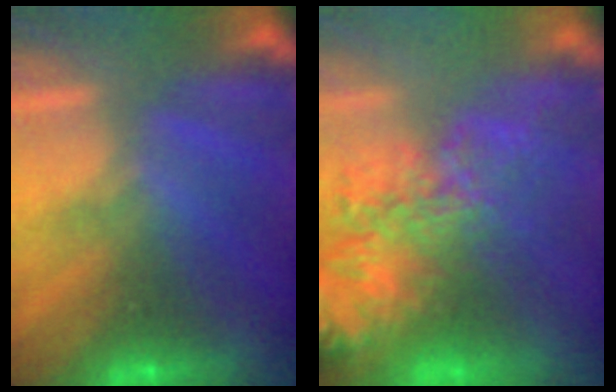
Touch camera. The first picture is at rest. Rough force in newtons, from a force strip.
{"total": 8.8}